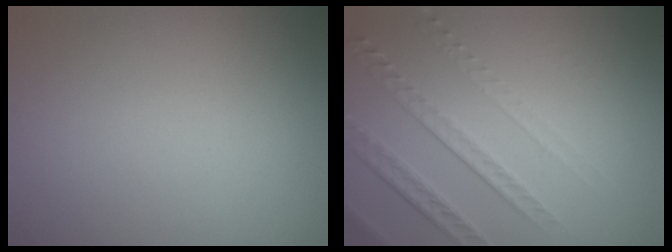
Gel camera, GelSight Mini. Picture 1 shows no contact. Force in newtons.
{"total": 5.0, "press": 3.2, "slide": 3.8}